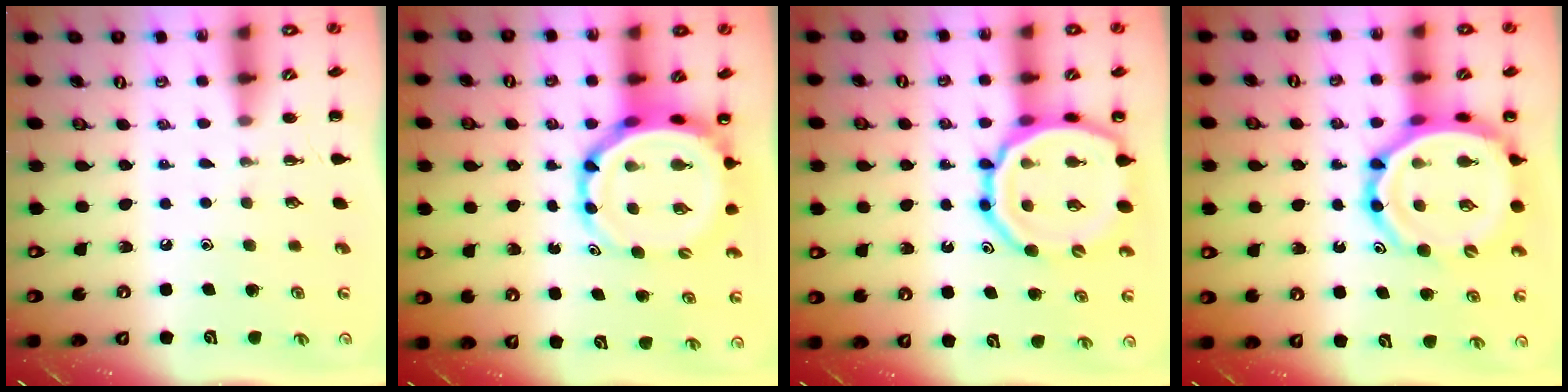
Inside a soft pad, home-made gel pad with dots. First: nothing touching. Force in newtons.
{"total": 8.2, "press": 7.8, "slide": 2.4}
{"total": 19.8, "press": 19.4, "slide": 3.9}
{"total": 15.3, "press": 14.8, "slide": 4.2}